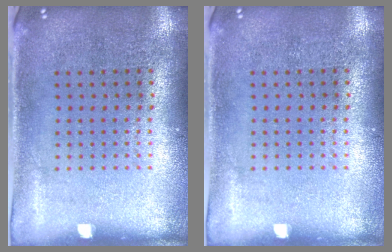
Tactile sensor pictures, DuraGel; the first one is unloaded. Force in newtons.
{"total": 0.0}